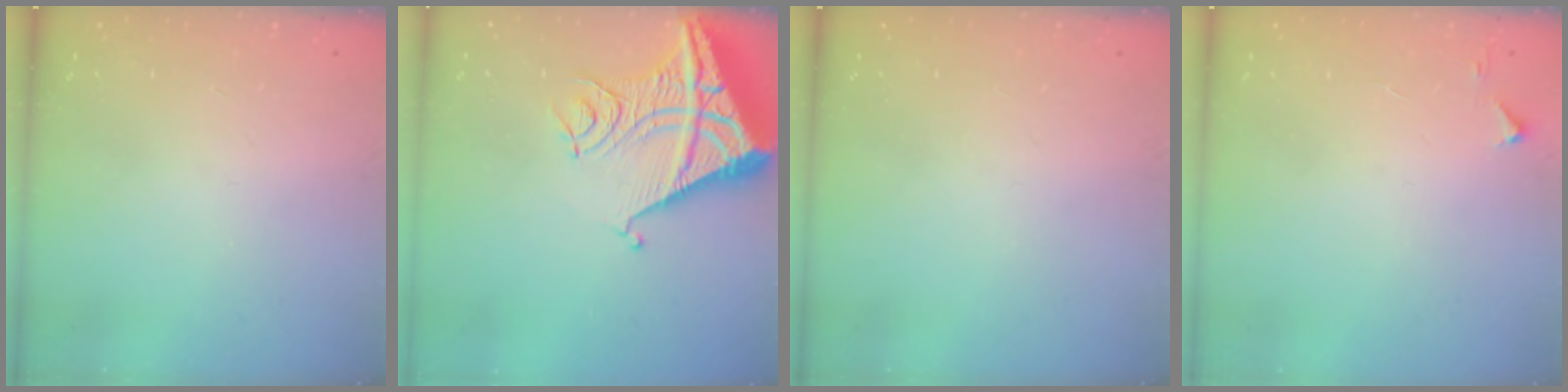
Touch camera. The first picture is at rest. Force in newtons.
{"total": 15.2, "press": 15.1, "slide": 1.8}
{"total": 0.0}
{"total": 2.8, "press": 2.8, "slide": 0.4}